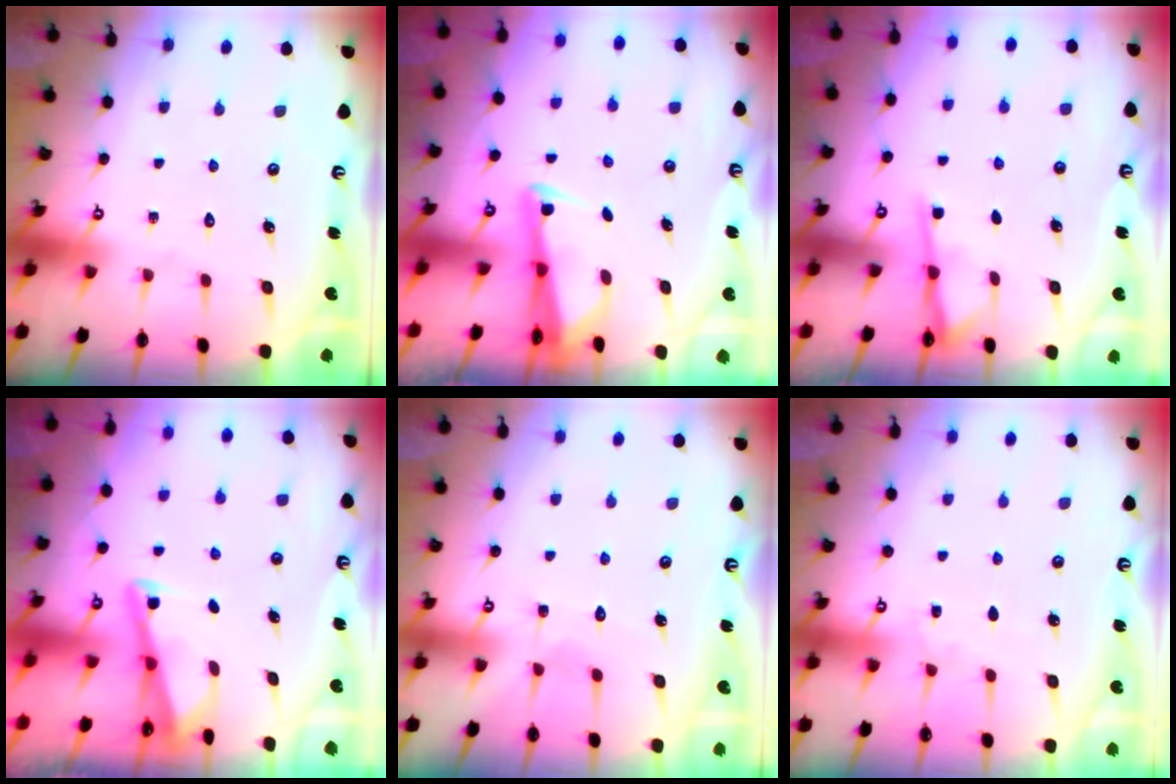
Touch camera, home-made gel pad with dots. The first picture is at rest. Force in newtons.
{"total": 2.6, "press": 2.5, "slide": 0.6}
{"total": 2.2, "press": 2.2, "slide": 0.5}
{"total": 2.9, "press": 2.9, "slide": 0.3}
{"total": 3.9, "press": 3.9, "slide": 0.4}
{"total": 2.6, "press": 2.5, "slide": 0.4}